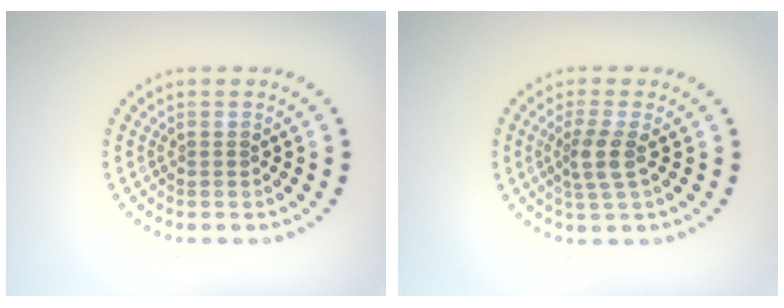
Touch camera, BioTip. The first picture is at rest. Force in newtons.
{"total": 2.5, "press": 2.1, "slide": 1.3}